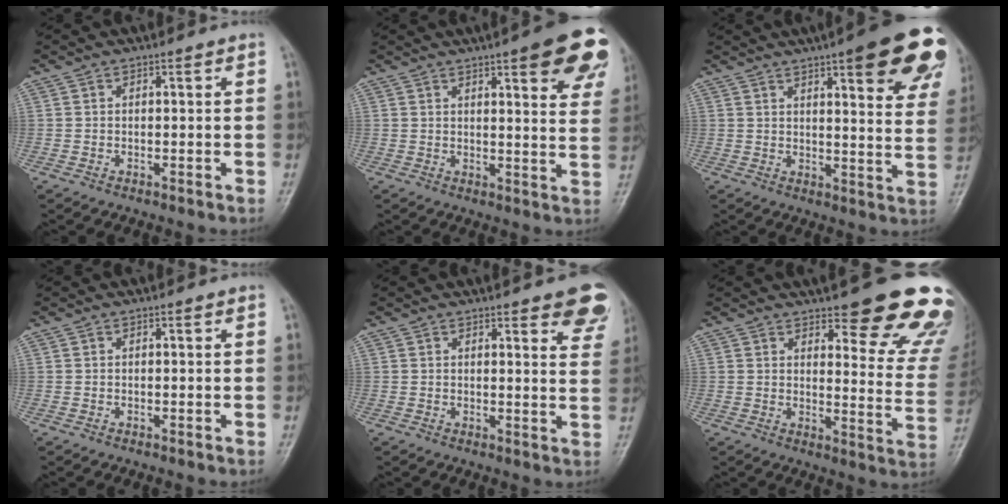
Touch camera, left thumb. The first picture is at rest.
{"total": 15.0, "force": [8.2, 4.1, 11.9], "torque": [-0.112, -0.029, 0.093]}
{"total": 20.4, "force": [11.4, 5.1, 16.1], "torque": [-0.170, -0.032, 0.132]}
{"total": 0.0}
{"total": 9.7, "force": [6.8, 3.2, 6.2], "torque": [-0.034, -0.029, 0.068]}
{"total": 19.1, "force": [14.0, 5.7, 11.6], "torque": [-0.090, -0.087, 0.164]}